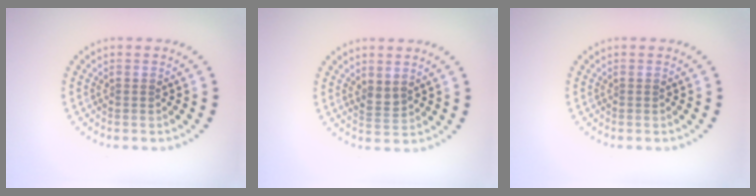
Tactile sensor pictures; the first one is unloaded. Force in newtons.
{"total": 1.3, "press": 1.1, "slide": 0.6}
{"total": 0.0}